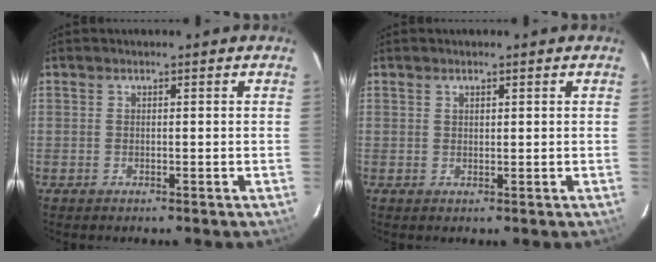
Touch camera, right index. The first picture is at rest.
{"total": 0.9, "force": [0.6, 0.5, 0.4], "torque": [-0.005, 0.002, 0.011]}